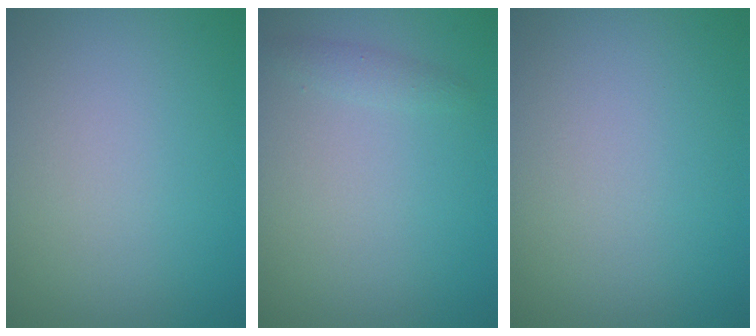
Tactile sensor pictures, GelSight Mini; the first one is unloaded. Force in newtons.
{"total": 1.0, "press": 1.0, "slide": 0.0}
{"total": 0.0}